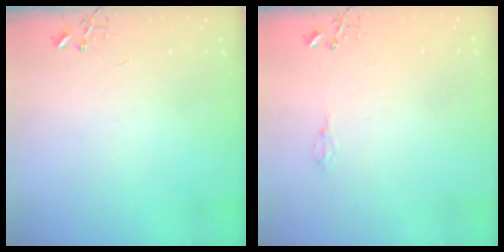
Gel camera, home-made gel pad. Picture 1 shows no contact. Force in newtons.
{"total": 5.6, "press": 5.6, "slide": 0.7}